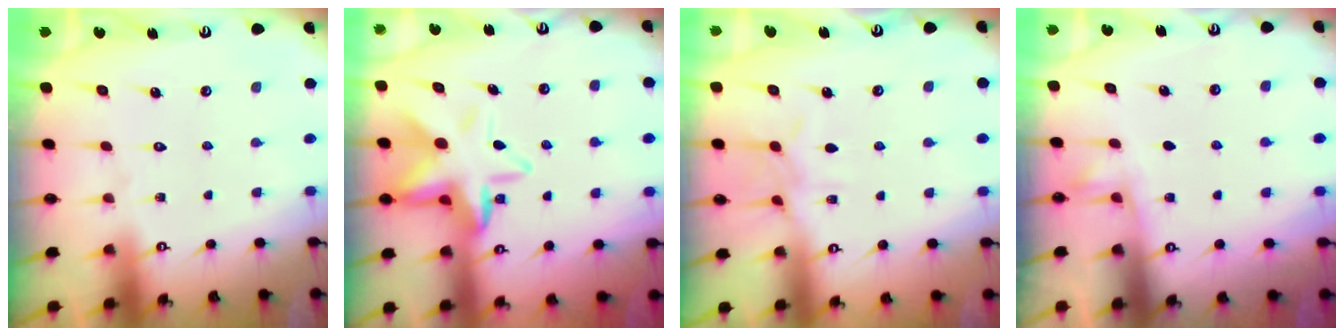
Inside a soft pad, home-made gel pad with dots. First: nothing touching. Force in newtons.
{"total": 10.9, "press": 10.6, "slide": 2.5}
{"total": 6.9, "press": 6.9, "slide": 0.6}
{"total": 3.0, "press": 3.0, "slide": 0.4}